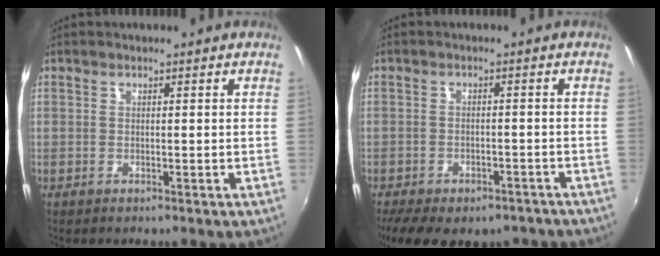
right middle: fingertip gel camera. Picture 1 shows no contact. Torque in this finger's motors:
{"motor_torque": [1.07, -1.07, 0.23, 0.10]}